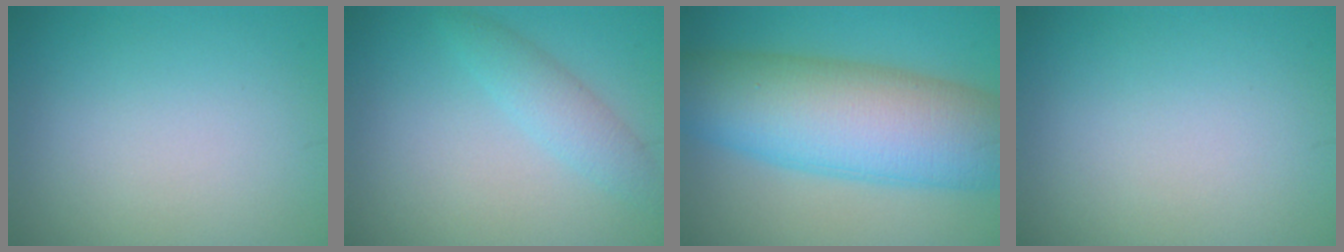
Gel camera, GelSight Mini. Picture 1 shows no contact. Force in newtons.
{"total": 2.5, "press": 2.5, "slide": 0.2}
{"total": 12.1, "press": 12.1, "slide": 0.3}
{"total": 0.0}